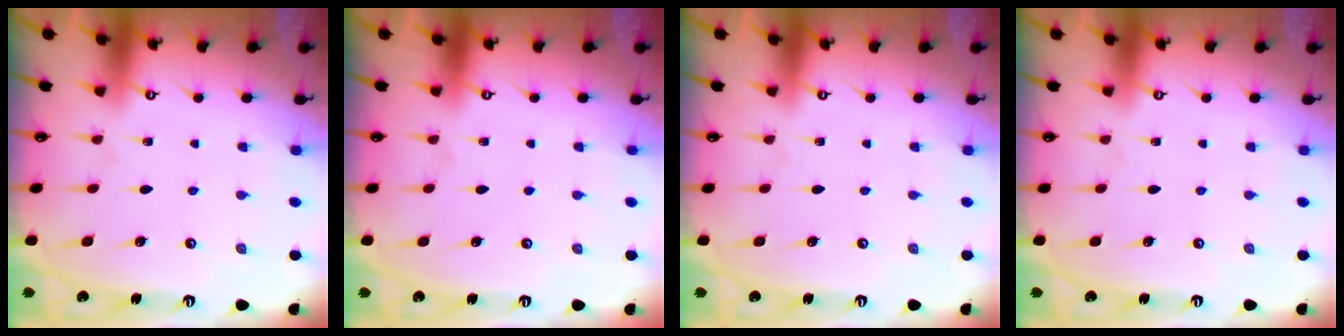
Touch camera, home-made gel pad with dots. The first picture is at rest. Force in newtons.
{"total": 0.0}
{"total": 0.0}
{"total": 0.0}